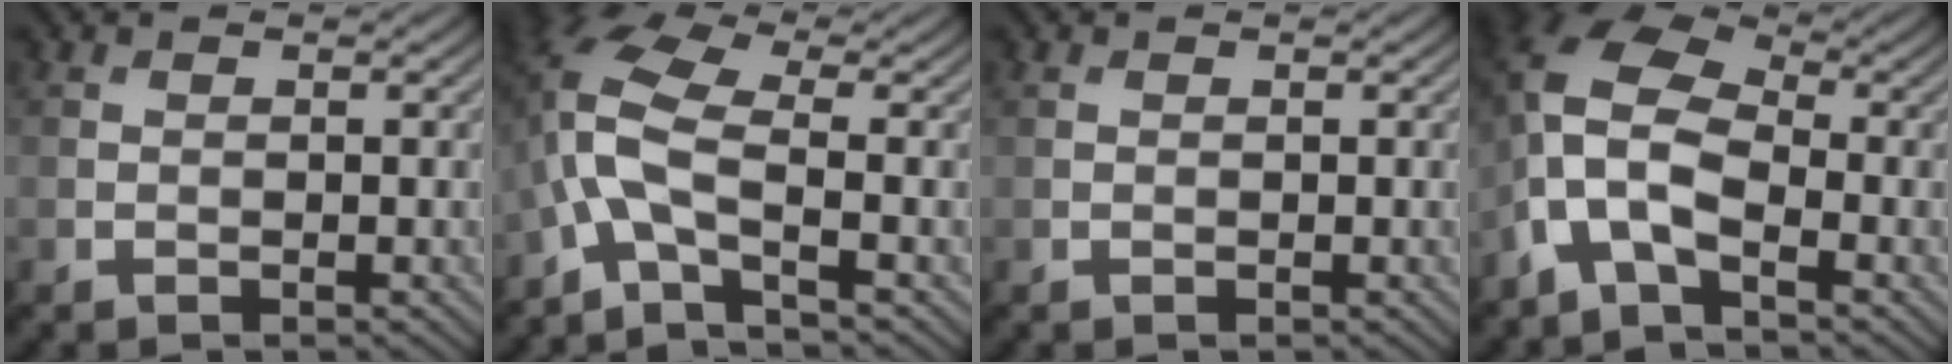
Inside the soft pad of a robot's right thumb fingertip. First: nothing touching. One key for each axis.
{"total": 8.0, "fx": -2.3, "fy": 2.7, "fz": 7.2, "tx": -0.164, "ty": 0.014, "tz": -0.075}
{"total": 0.0}
{"total": 9.1, "fx": -3.0, "fy": 4.7, "fz": 7.2, "tx": -0.162, "ty": 0.001, "tz": -0.082}